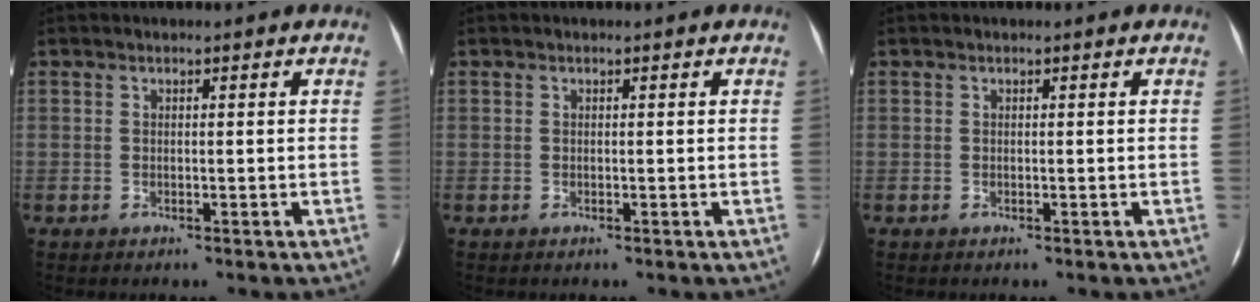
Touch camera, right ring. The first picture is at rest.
{"total": 0.0}
{"total": 0.0}